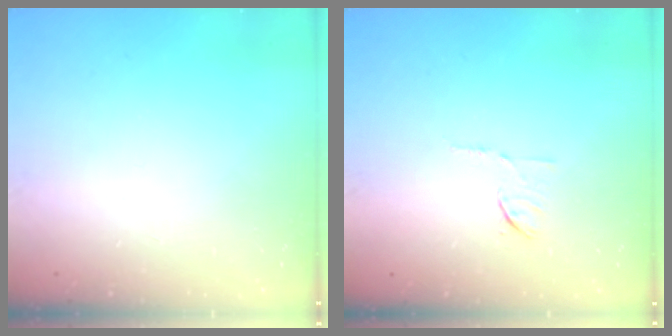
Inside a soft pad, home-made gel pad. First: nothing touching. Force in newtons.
{"total": 6.1, "press": 6.1, "slide": 0.7}